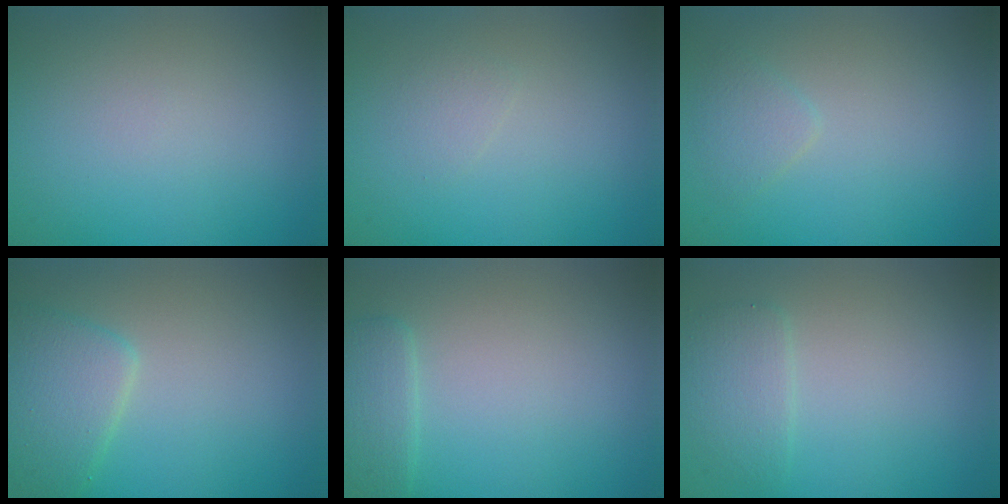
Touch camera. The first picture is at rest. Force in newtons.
{"total": 0.8, "press": 0.8, "slide": 0.1}
{"total": 1.3, "press": 1.3, "slide": 0.1}
{"total": 3.5, "press": 3.5, "slide": 0.2}
{"total": 1.8, "press": 1.8, "slide": 0.1}
{"total": 2.0, "press": 2.0, "slide": 0.2}